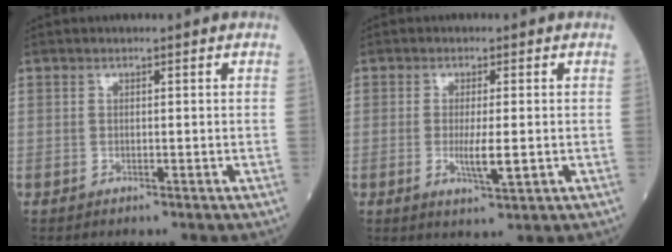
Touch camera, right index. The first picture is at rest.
{"total": 4.6, "force": [-0.7, 1.0, 4.4], "torque": [-0.087, -0.008, -0.009]}